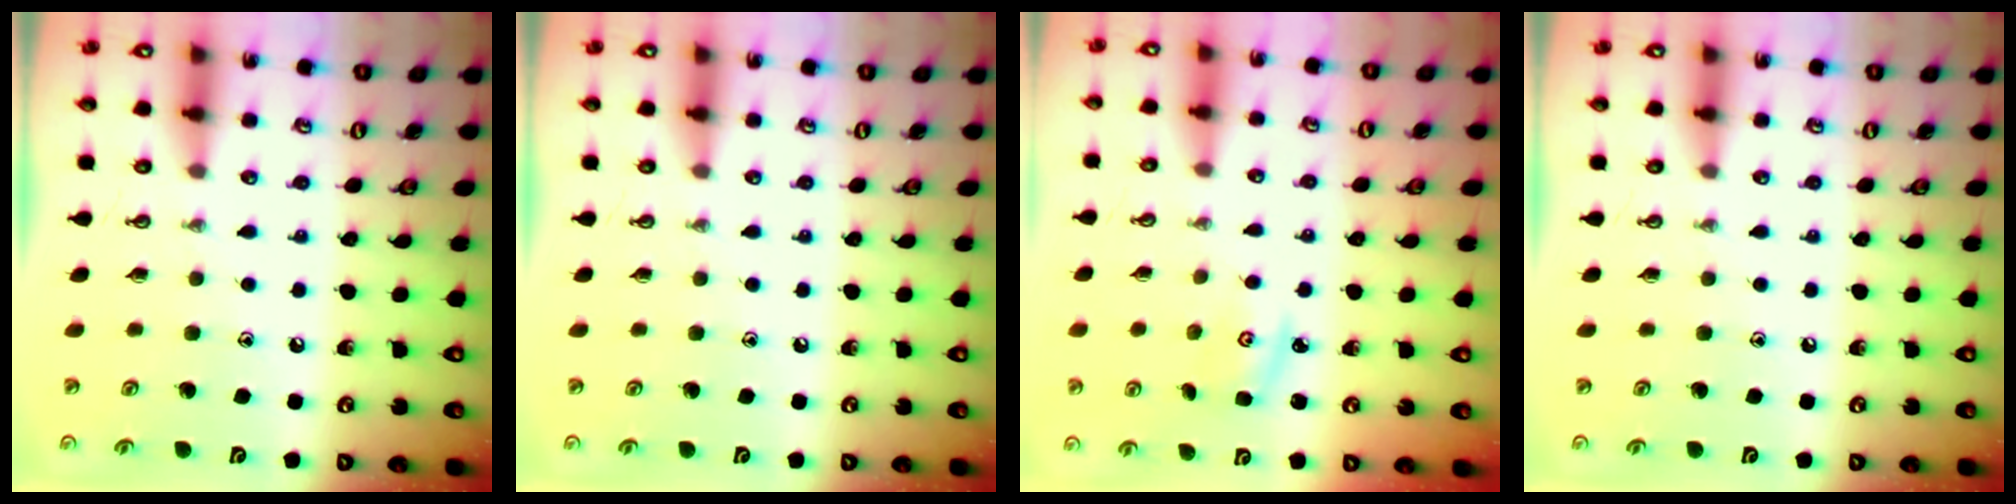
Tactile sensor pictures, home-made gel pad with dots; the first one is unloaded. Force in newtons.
{"total": 0.0}
{"total": 3.0, "press": 2.9, "slide": 0.4}
{"total": 0.0}